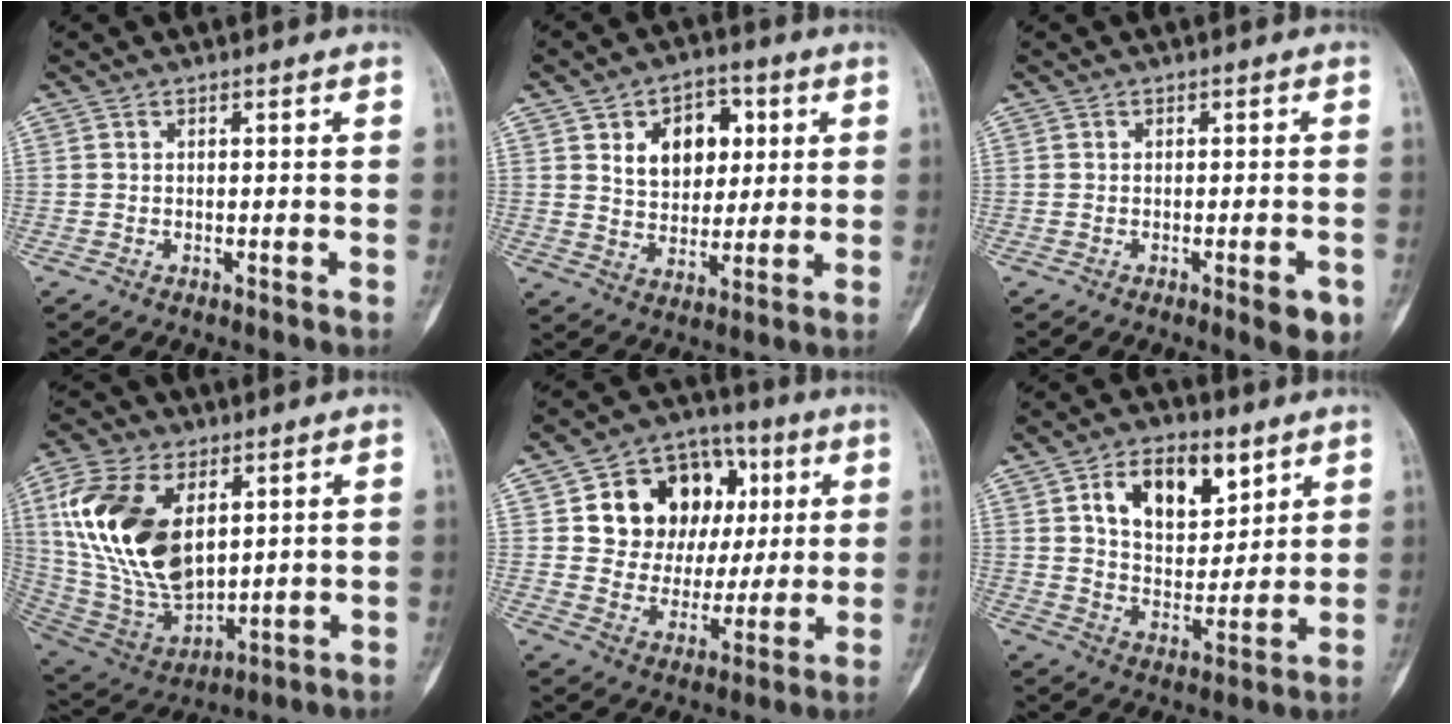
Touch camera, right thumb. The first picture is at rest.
{"total": 11.4, "force": [3.6, 8.1, 7.2], "torque": [-0.062, -0.008, 0.060]}
{"total": 4.5, "force": [-2.0, 1.2, 3.9], "torque": [-0.040, 0.003, -0.021]}
{"total": 21.4, "force": [5.4, 12.4, 16.5], "torque": [-0.318, -0.023, 0.112]}
{"total": 18.0, "force": [4.7, 14.0, 10.3], "torque": [-0.107, 0.013, 0.085]}
{"total": 14.1, "force": [6.4, 8.5, 9.3], "torque": [-0.112, -0.027, 0.114]}